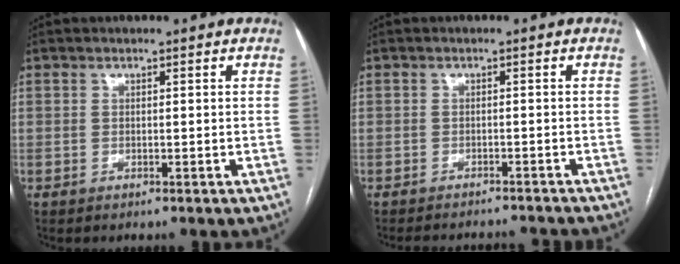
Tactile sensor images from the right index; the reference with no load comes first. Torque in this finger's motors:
{"motor_torque": [-1.15, -0.99, -1.06, -0.21]}